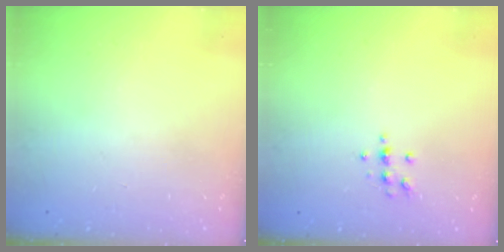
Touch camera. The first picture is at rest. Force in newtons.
{"total": 6.2, "press": 6.2, "slide": 0.9}